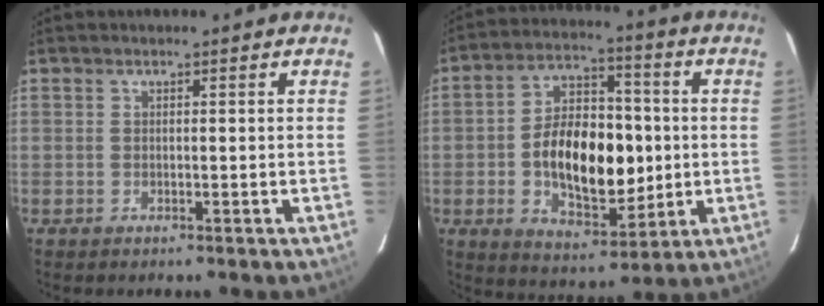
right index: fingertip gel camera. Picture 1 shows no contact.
{"total": 16.8, "force": [-1.5, 9.8, 13.6], "torque": [-0.239, 0.019, -0.015]}